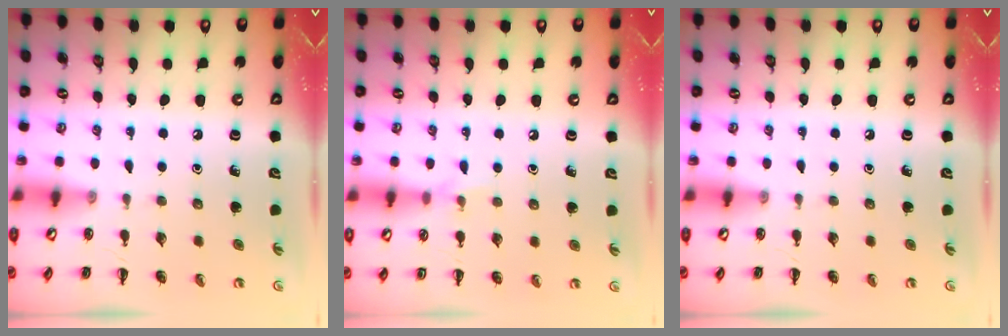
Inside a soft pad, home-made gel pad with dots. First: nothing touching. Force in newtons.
{"total": 4.8, "press": 4.6, "slide": 1.3}
{"total": 0.0}